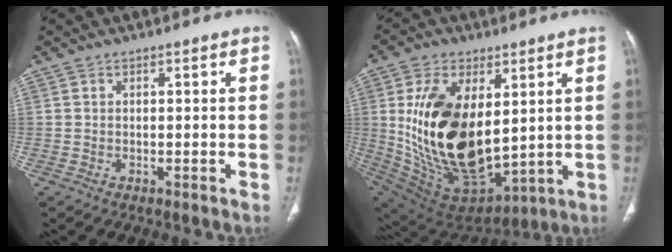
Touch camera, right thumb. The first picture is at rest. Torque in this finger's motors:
{"motor_torque": [0.71, 3.96, 2.65, 0.12, 0.52]}